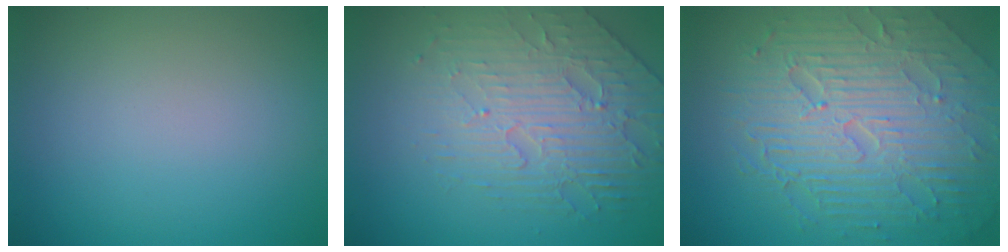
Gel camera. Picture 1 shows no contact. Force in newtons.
{"total": 4.3, "press": 4.0, "slide": 1.7}
{"total": 9.8, "press": 6.5, "slide": 7.3}